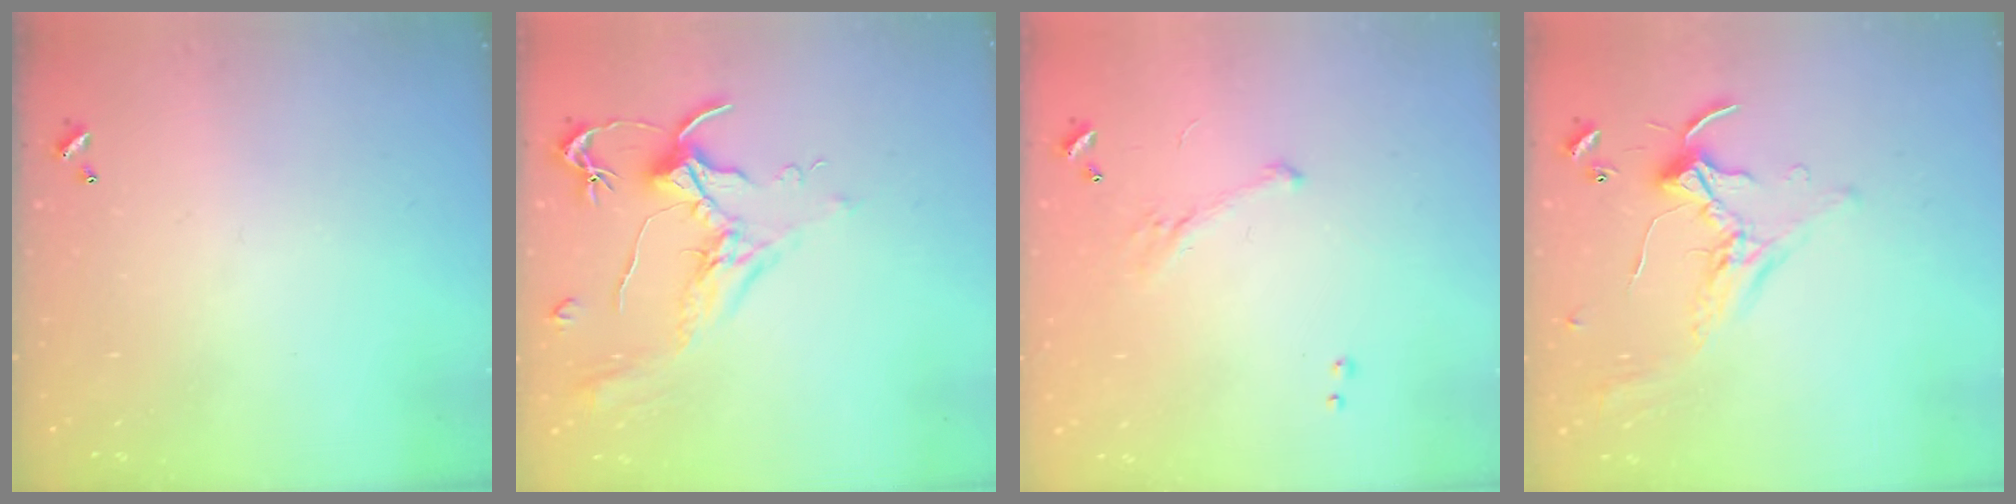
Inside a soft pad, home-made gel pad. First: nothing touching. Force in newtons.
{"total": 2.0, "press": 1.8, "slide": 0.8}
{"total": 4.0, "press": 3.9, "slide": 1.0}
{"total": 0.9, "press": 0.8, "slide": 0.4}